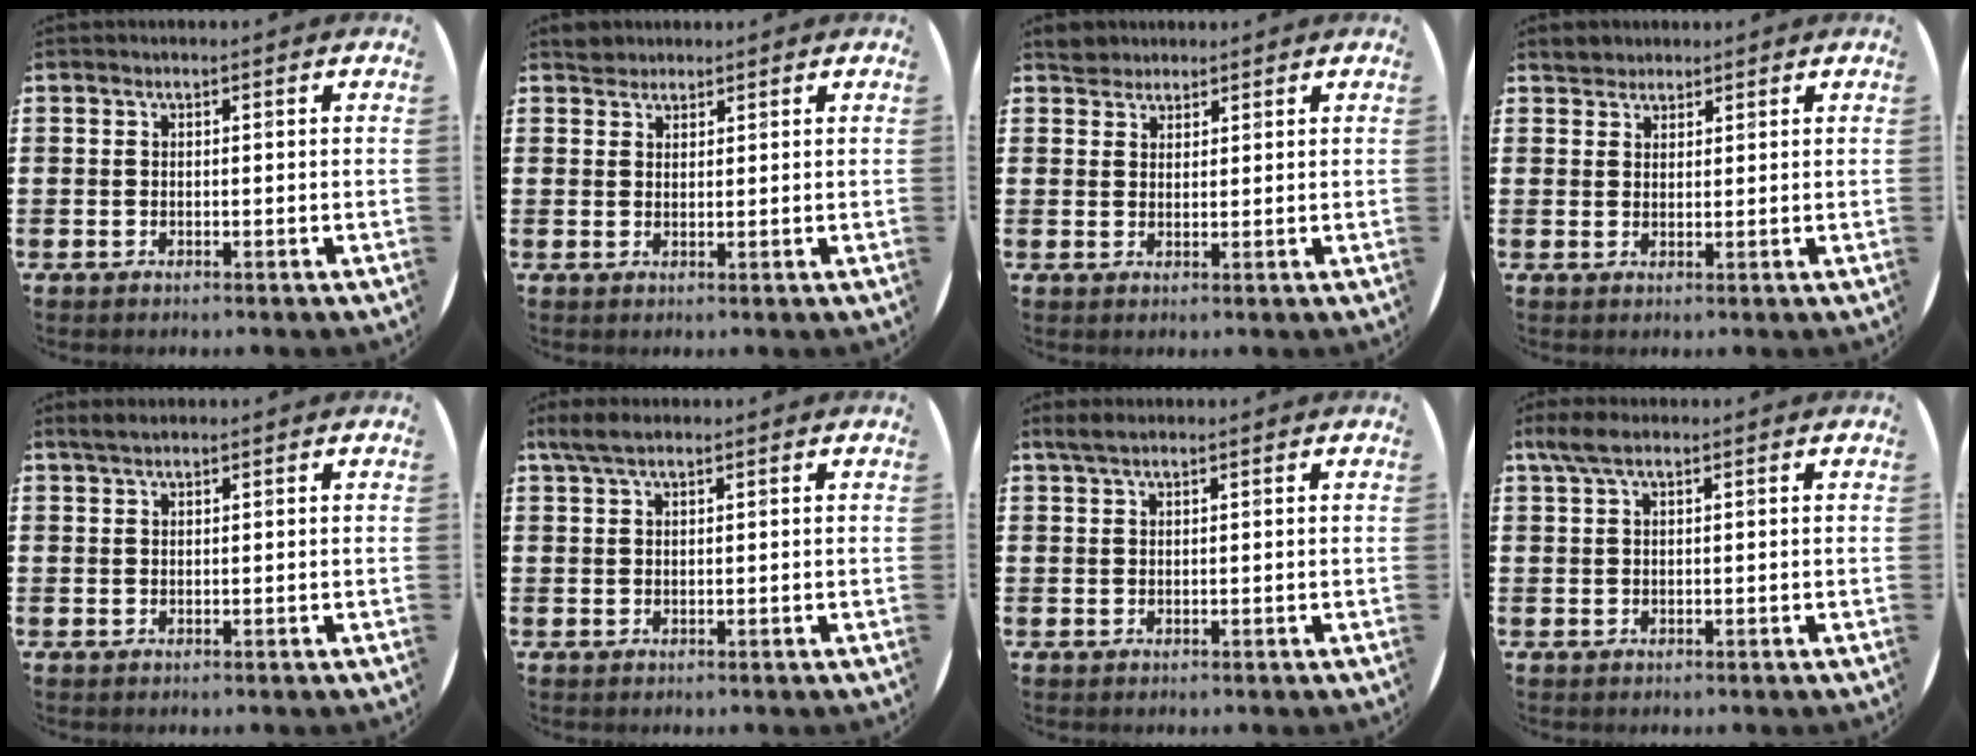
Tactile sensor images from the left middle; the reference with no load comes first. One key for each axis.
{"total": 1.8, "fx": 1.7, "fy": 0.6, "fz": -0.2, "tx": 0.007, "ty": 0.001, "tz": 0.032}
{"total": 2.5, "fx": 2.3, "fy": 1.0, "fz": -0.1, "tx": 0.004, "ty": 0.001, "tz": 0.045}
{"total": 2.1, "fx": 1.9, "fy": 0.8, "fz": -0.2, "tx": 0.008, "ty": 0.002, "tz": 0.037}
{"total": 1.3, "fx": 1.1, "fy": 0.3, "fz": 0.6, "tx": -0.014, "ty": 0.003, "tz": 0.021}
{"total": 2.5, "fx": 1.8, "fy": 0.8, "fz": 1.6, "tx": -0.035, "ty": 0.005, "tz": 0.032}
{"total": 1.7, "fx": 1.3, "fy": 0.5, "fz": 1.0, "tx": -0.022, "ty": 0.005, "tz": 0.022}
{"total": 2.4, "fx": 1.5, "fy": 0.7, "fz": 1.8, "tx": -0.039, "ty": 0.005, "tz": 0.026}